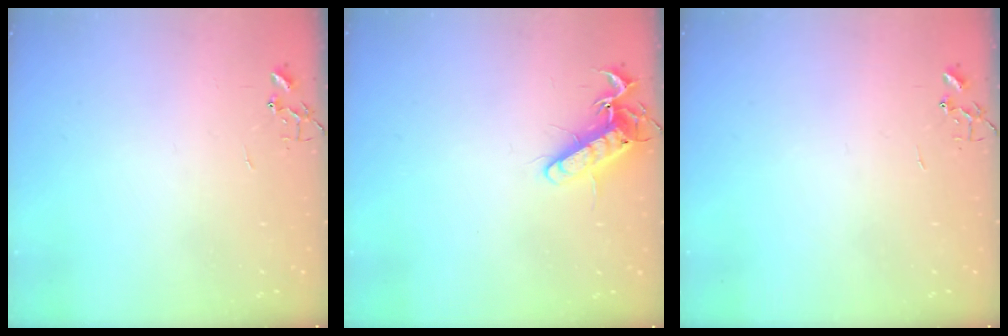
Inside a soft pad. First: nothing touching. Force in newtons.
{"total": 13.6, "press": 13.6, "slide": 1.4}
{"total": 0.0}